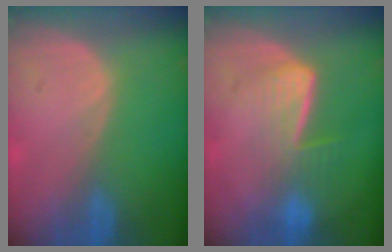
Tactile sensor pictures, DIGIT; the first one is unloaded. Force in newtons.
{"total": 6.9, "press": 5.8, "slide": 3.7}